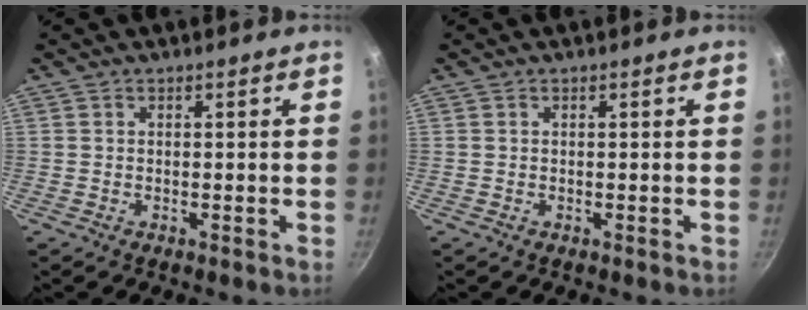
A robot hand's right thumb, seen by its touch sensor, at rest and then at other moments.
{"total": 0.0}